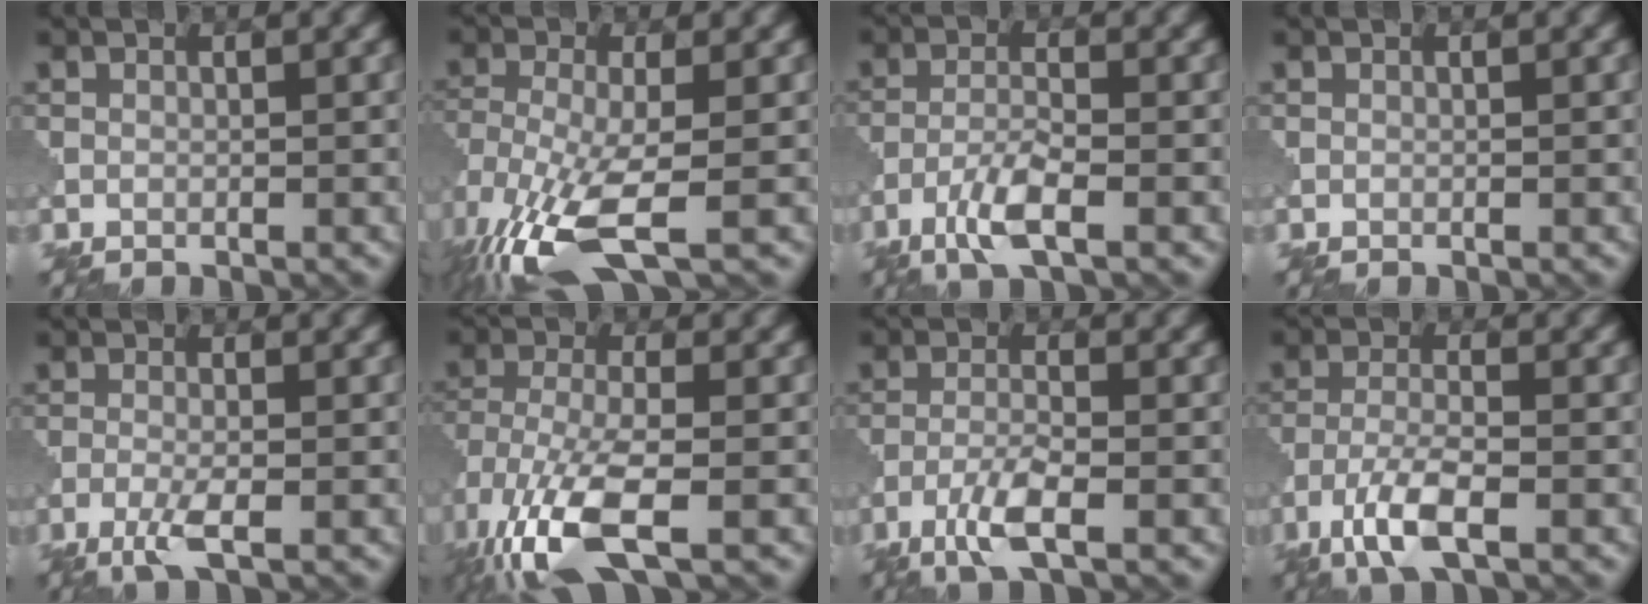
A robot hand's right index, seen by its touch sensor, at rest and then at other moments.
{"total": 9.7, "force": [-5.0, 3.2, 7.6], "torque": [-0.169, -0.016, -0.099]}
{"total": 4.0, "force": [-2.4, 0.8, 3.1], "torque": [-0.069, 0.001, -0.056]}
{"total": 0.0}
{"total": 2.8, "force": [-1.5, 0.5, 2.4], "torque": [-0.052, 0.000, -0.036]}
{"total": 9.8, "force": [-5.0, 3.6, 7.6], "torque": [-0.172, -0.016, -0.100]}
{"total": 3.9, "force": [-2.3, 0.7, 3.1], "torque": [-0.067, 0.001, -0.053]}
{"total": 5.3, "force": [-3.1, 1.4, 4.1], "torque": [-0.086, -0.005, -0.066]}